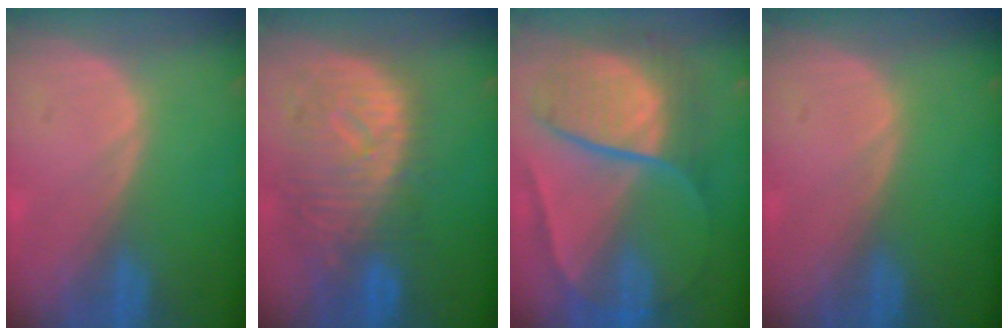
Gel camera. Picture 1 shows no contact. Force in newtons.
{"total": 10.8, "press": 9.7, "slide": 4.8}
{"total": 10.4, "press": 10.3, "slide": 1.1}
{"total": 0.0}